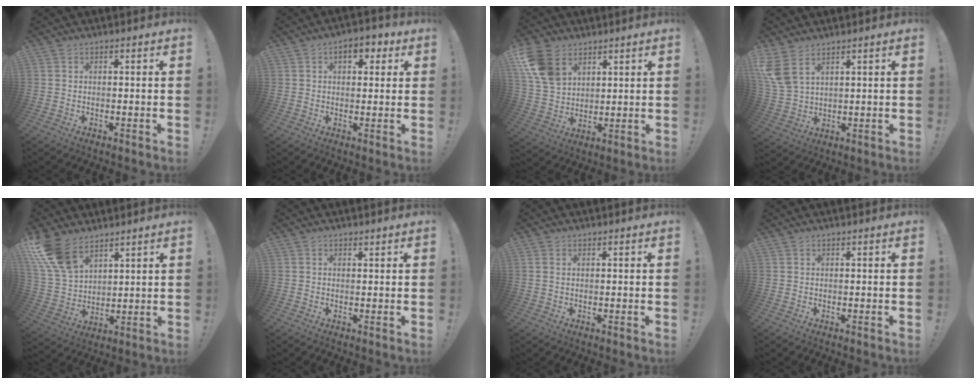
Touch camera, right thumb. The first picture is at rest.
{"total": 5.7, "force": [2.2, 3.2, 4.1], "torque": [-0.045, -0.001, 0.033]}
{"total": 12.9, "force": [7.0, 8.6, 6.5], "torque": [-0.118, -0.025, 0.141]}
{"total": 8.6, "force": [5.2, 4.1, 5.4], "torque": [-0.116, -0.023, 0.103]}
{"total": 14.3, "force": [9.3, 7.9, 7.5], "torque": [-0.162, -0.049, 0.181]}
{"total": 0.6, "force": [0.6, 0.2, 0.2], "torque": [0.003, -0.003, 0.010]}
{"total": 0.7, "force": [0.4, 0.4, 0.5], "torque": [-0.003, -0.001, 0.007]}
{"total": 0.0}